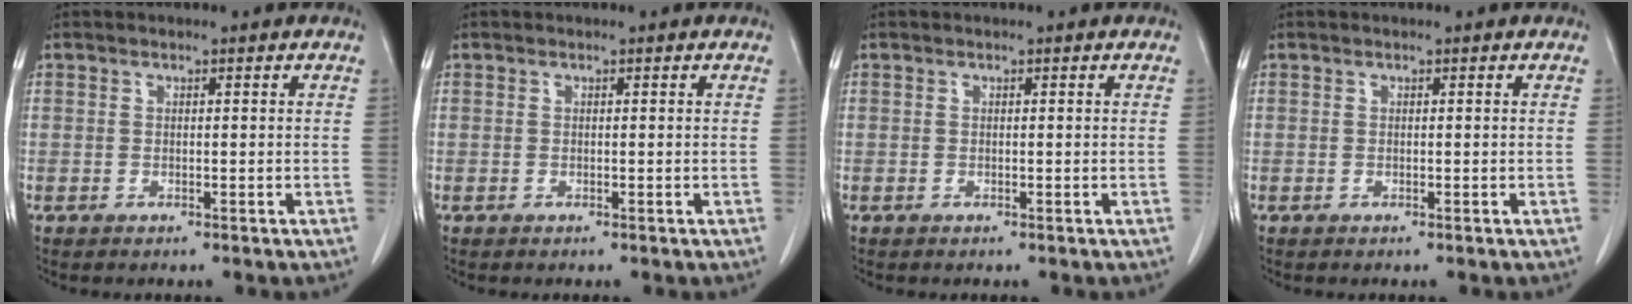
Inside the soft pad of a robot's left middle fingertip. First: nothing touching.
{"total": 0.0}
{"total": 0.0}
{"total": 0.0}